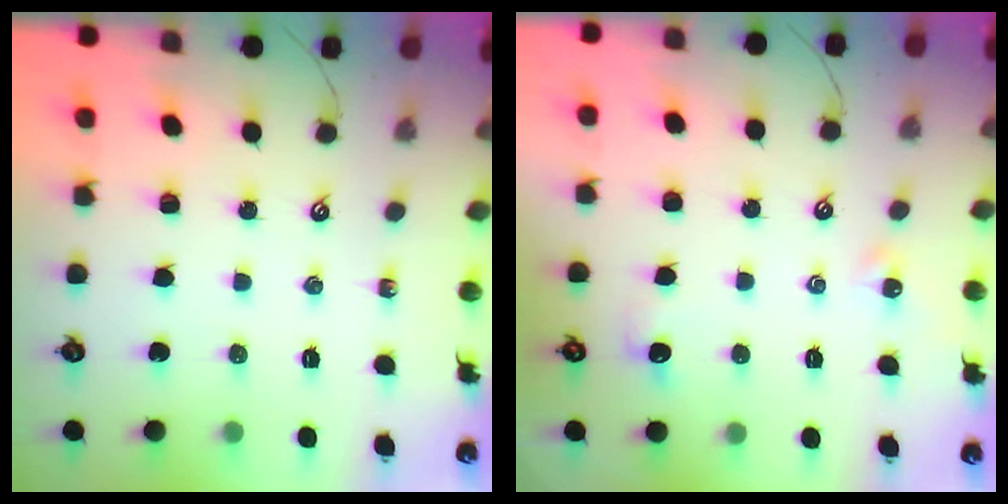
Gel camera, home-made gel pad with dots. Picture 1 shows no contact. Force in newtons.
{"total": 2.5, "press": 2.4, "slide": 0.6}